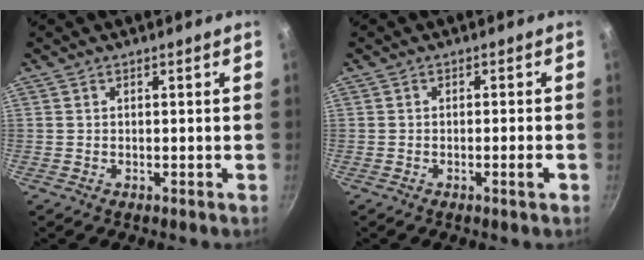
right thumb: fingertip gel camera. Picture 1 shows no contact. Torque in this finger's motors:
{"motor_torque": [0.09, -0.26, -0.14, 0.63, -0.04]}